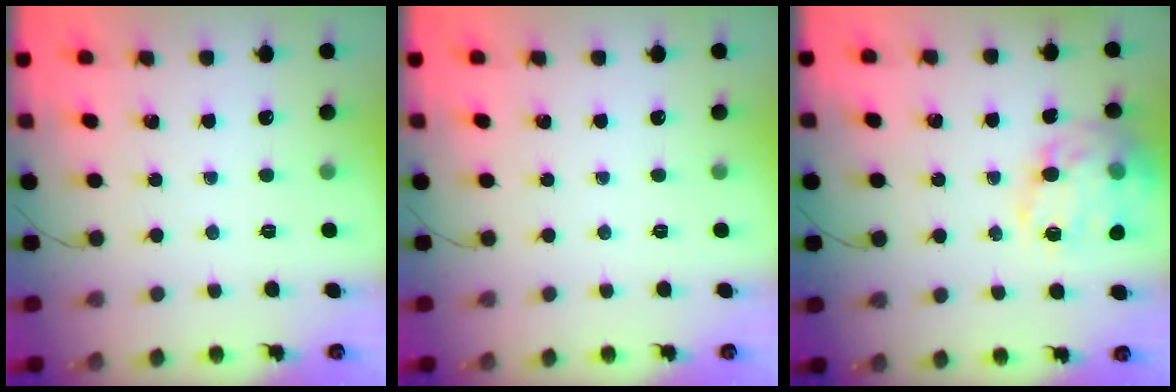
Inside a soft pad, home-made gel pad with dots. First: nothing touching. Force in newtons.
{"total": 0.0}
{"total": 19.7, "press": 19.6, "slide": 2.1}